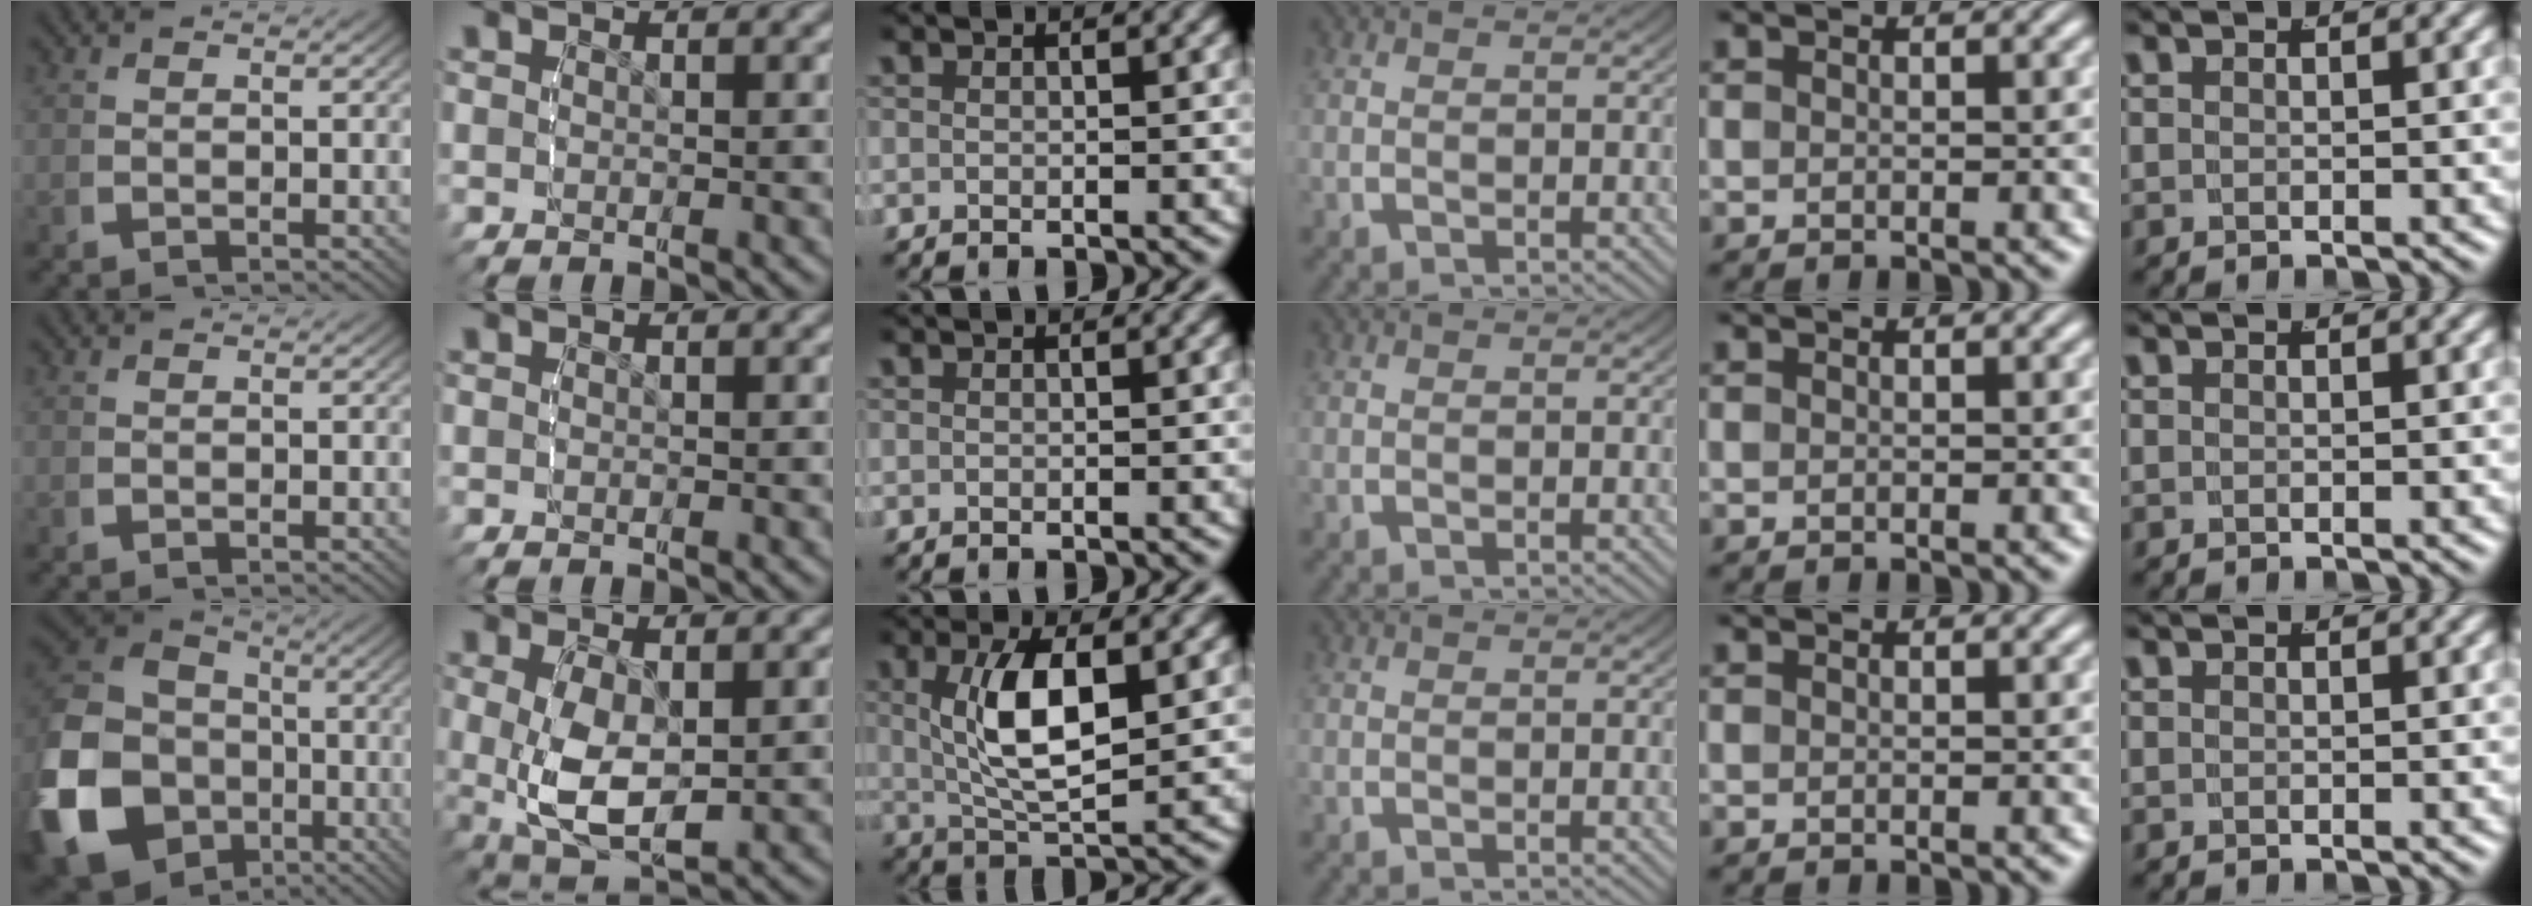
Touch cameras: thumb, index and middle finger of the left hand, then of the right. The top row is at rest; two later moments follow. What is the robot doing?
{"motion": "lift_and_place", "object": "bottle cap"}